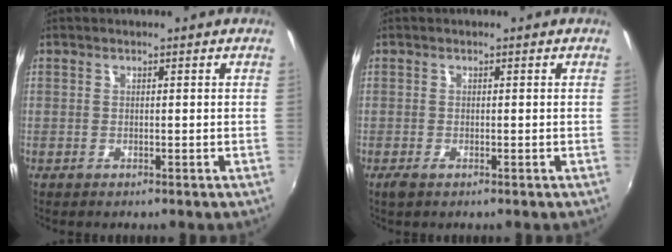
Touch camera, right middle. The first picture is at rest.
{"total": 1.4, "force": [-0.9, 0.5, 0.9], "torque": [-0.018, -0.006, -0.016]}